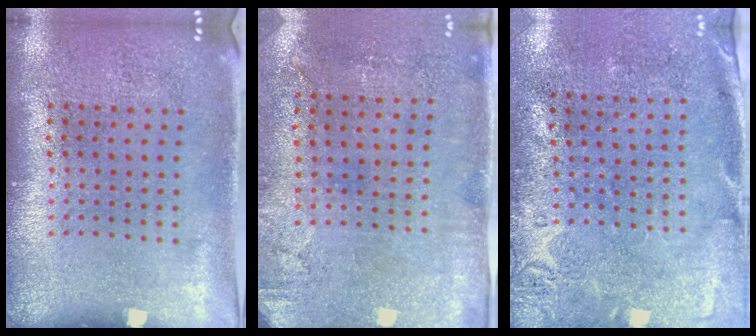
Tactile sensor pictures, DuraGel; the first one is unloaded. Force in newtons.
{"total": 2.9, "press": 2.4, "slide": 1.7}
{"total": 2.8, "press": 2.1, "slide": 1.7}